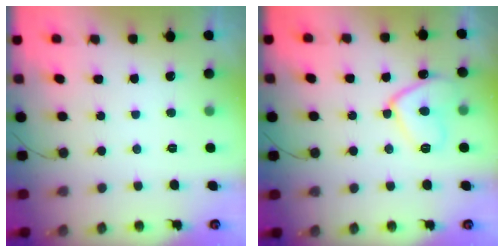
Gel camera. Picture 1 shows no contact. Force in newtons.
{"total": 11.1, "press": 11.0, "slide": 1.1}